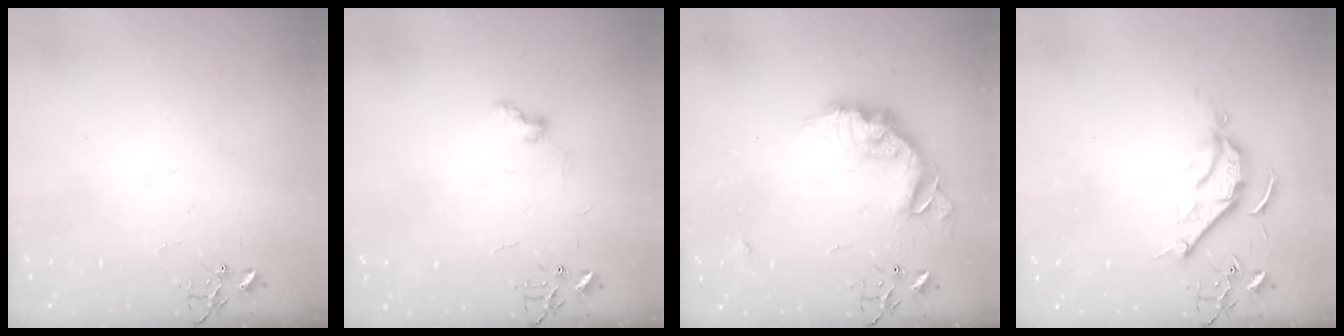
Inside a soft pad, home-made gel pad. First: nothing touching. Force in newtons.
{"total": 6.6, "press": 6.6, "slide": 0.7}
{"total": 16.1, "press": 16.1, "slide": 1.0}
{"total": 9.1, "press": 9.1, "slide": 0.1}